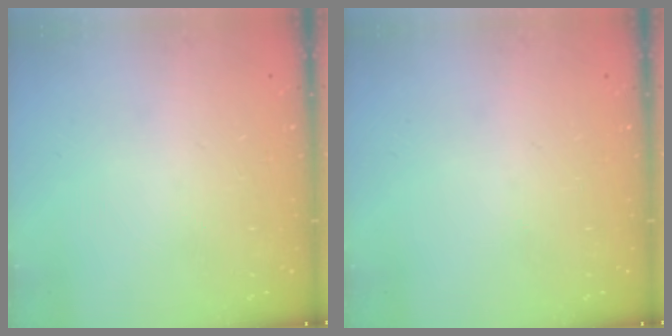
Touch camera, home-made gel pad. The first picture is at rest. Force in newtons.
{"total": 0.0}